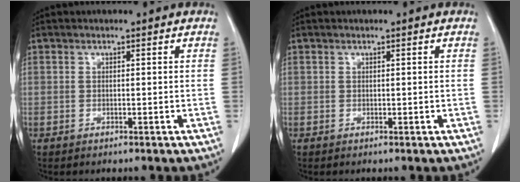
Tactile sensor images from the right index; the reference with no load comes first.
{"total": 0.0}